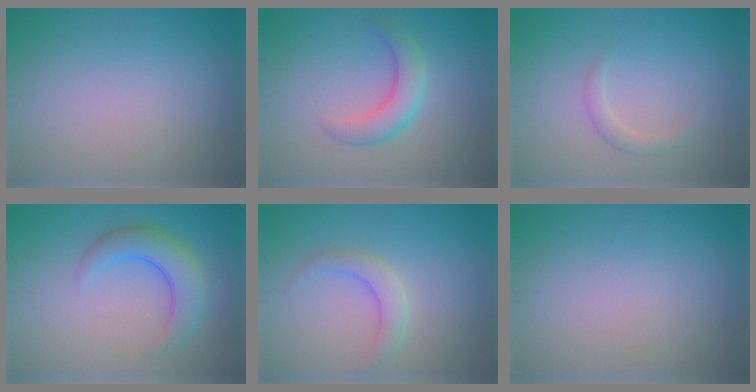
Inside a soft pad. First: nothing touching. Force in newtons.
{"total": 3.5, "press": 3.5, "slide": 0.1}
{"total": 1.4, "press": 1.4, "slide": 0.1}
{"total": 4.6, "press": 4.6, "slide": 0.1}
{"total": 2.4, "press": 2.4, "slide": 0.1}
{"total": 0.0}